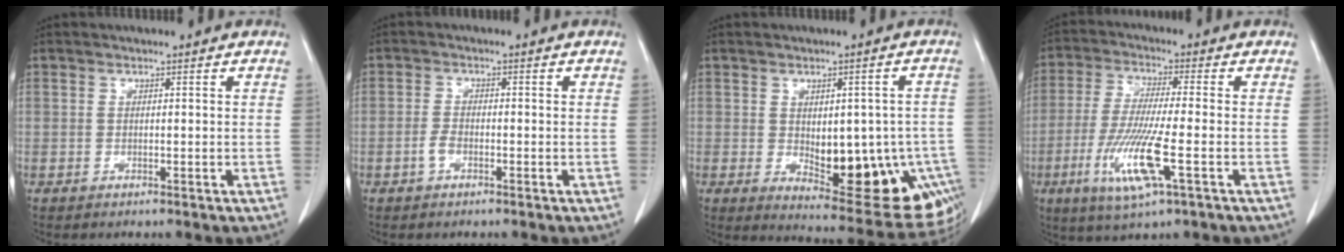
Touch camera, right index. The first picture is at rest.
{"total": 2.0, "force": [-1.1, 0.8, 1.4], "torque": [-0.030, 0.003, -0.022]}
{"total": 17.1, "force": [-4.4, 7.6, 14.7], "torque": [-0.129, 0.013, -0.028]}
{"total": 11.2, "force": [-3.8, 0.6, 10.5], "torque": [-0.213, -0.022, -0.072]}